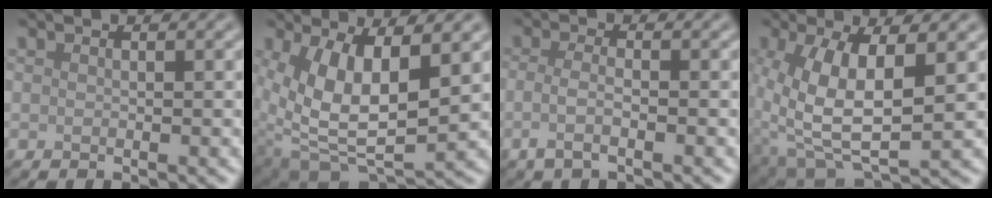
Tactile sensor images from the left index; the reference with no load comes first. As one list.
[{"total": 9.0, "force": [1.6, 4.7, 7.5], "torque": [-0.153, -0.020, 0.039]}, {"total": 2.2, "force": [-0.7, 0.7, 1.9], "torque": [-0.041, -0.007, -0.020]}, {"total": 7.7, "force": [0.6, 3.3, 6.9], "torque": [-0.155, -0.008, 0.013]}]